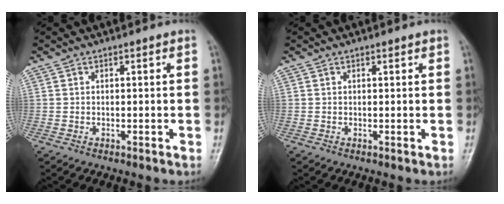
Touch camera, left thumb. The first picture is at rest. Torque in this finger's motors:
{"motor_torque": [-0.04, 0.03, -0.39, -0.30, -0.01]}